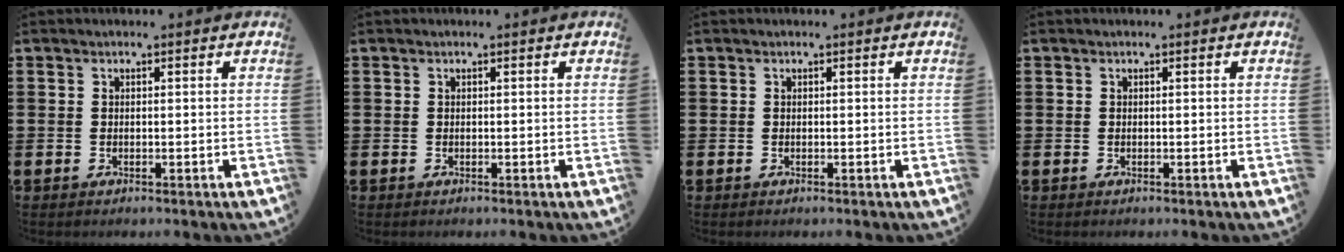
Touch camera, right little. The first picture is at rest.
{"total": 0.0}
{"total": 0.0}
{"total": 0.0}